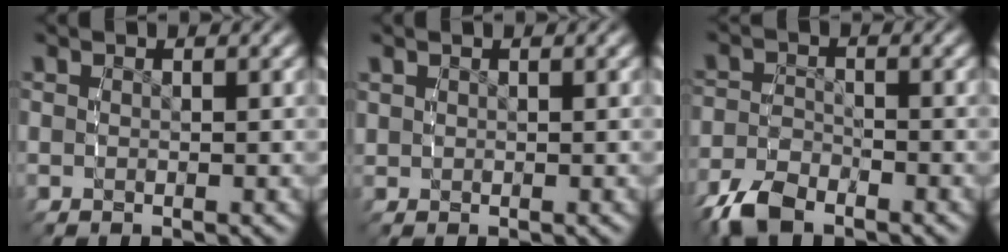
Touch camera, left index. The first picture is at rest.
{"total": 0.5, "force": [0.4, -0.1, -0.2], "torque": [0.006, -0.001, 0.010]}
{"total": 3.3, "force": [-2.7, 1.4, 1.4], "torque": [-0.030, -0.007, -0.048]}